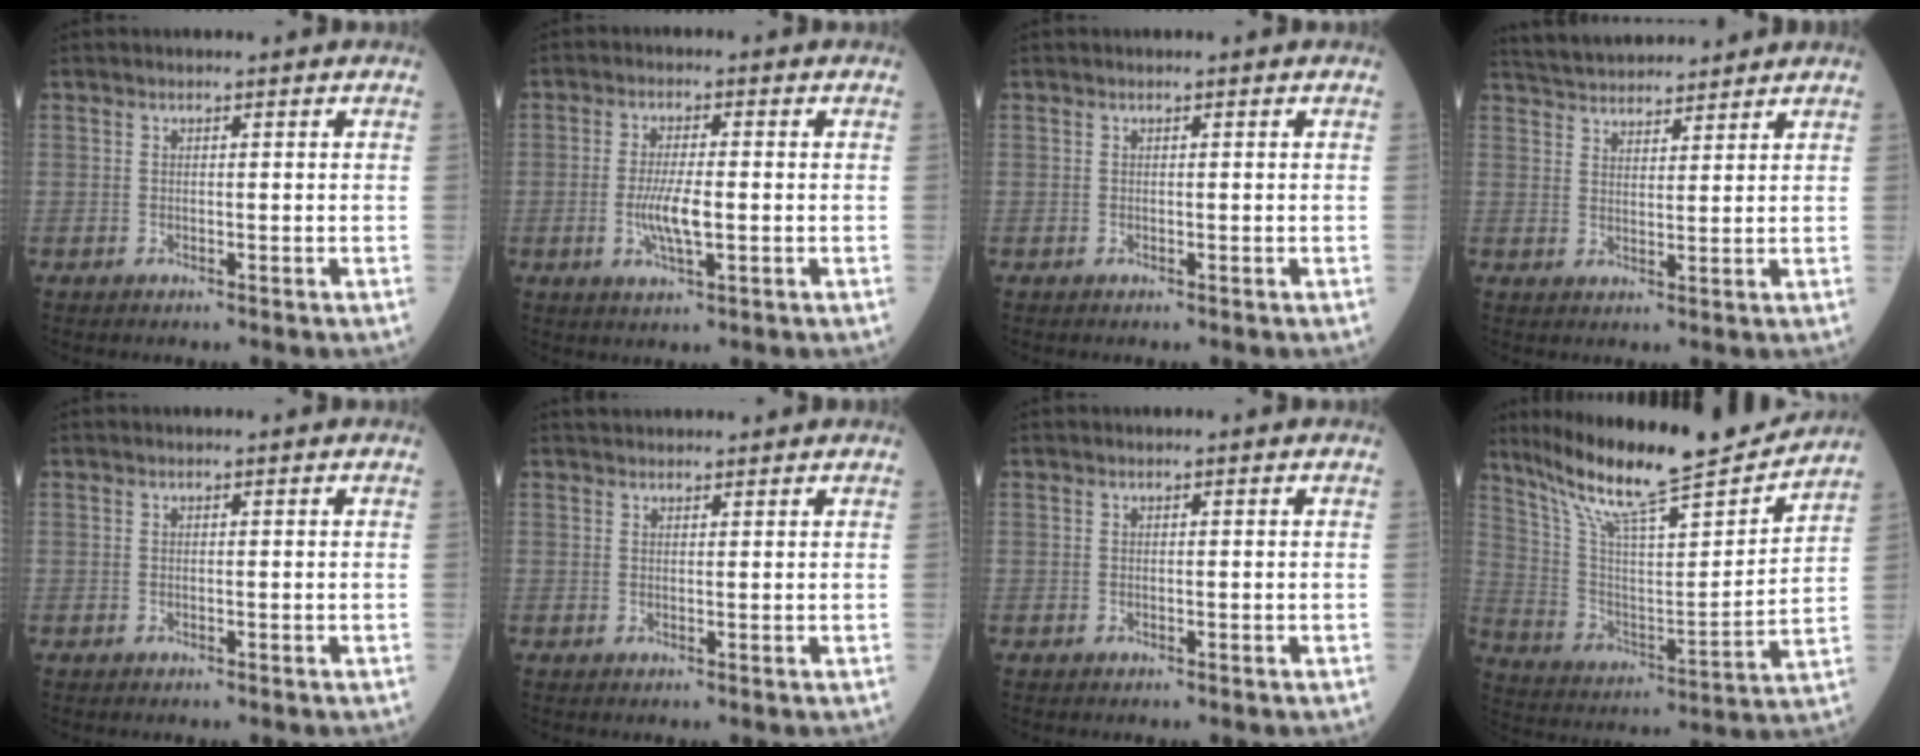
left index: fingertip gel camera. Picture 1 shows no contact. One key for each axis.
{"total": 5.4, "fx": -1.0, "fy": 1.1, "fz": 5.2, "tx": -0.109, "ty": -0.008, "tz": -0.018}
{"total": 0.0}
{"total": 10.0, "fx": 9.4, "fy": 1.8, "fz": 2.6, "tx": -0.048, "ty": 0.030, "tz": 0.154}
{"total": 0.0}
{"total": 4.3, "fx": 4.0, "fy": 0.9, "fz": 1.2, "tx": -0.011, "ty": 0.035, "tz": 0.059}
{"total": 0.0}
{"total": 22.2, "fx": 19.1, "fy": 1.5, "fz": 11.2, "tx": -0.194, "ty": -0.006, "tz": 0.312}